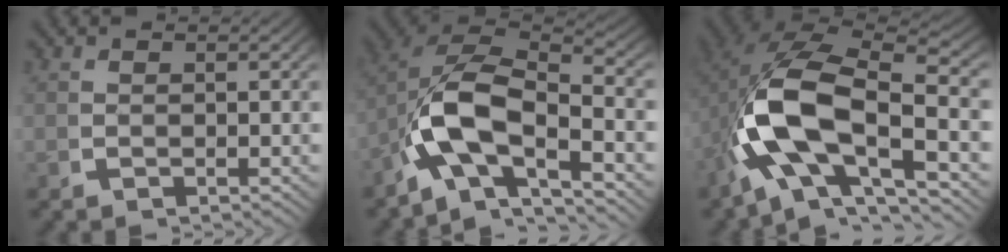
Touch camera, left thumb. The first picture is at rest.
{"total": 13.3, "force": [-1.1, 8.9, 9.8], "torque": [-0.229, -0.035, -0.015]}
{"total": 15.7, "force": [-0.8, 10.0, 12.1], "torque": [-0.258, -0.031, -0.004]}